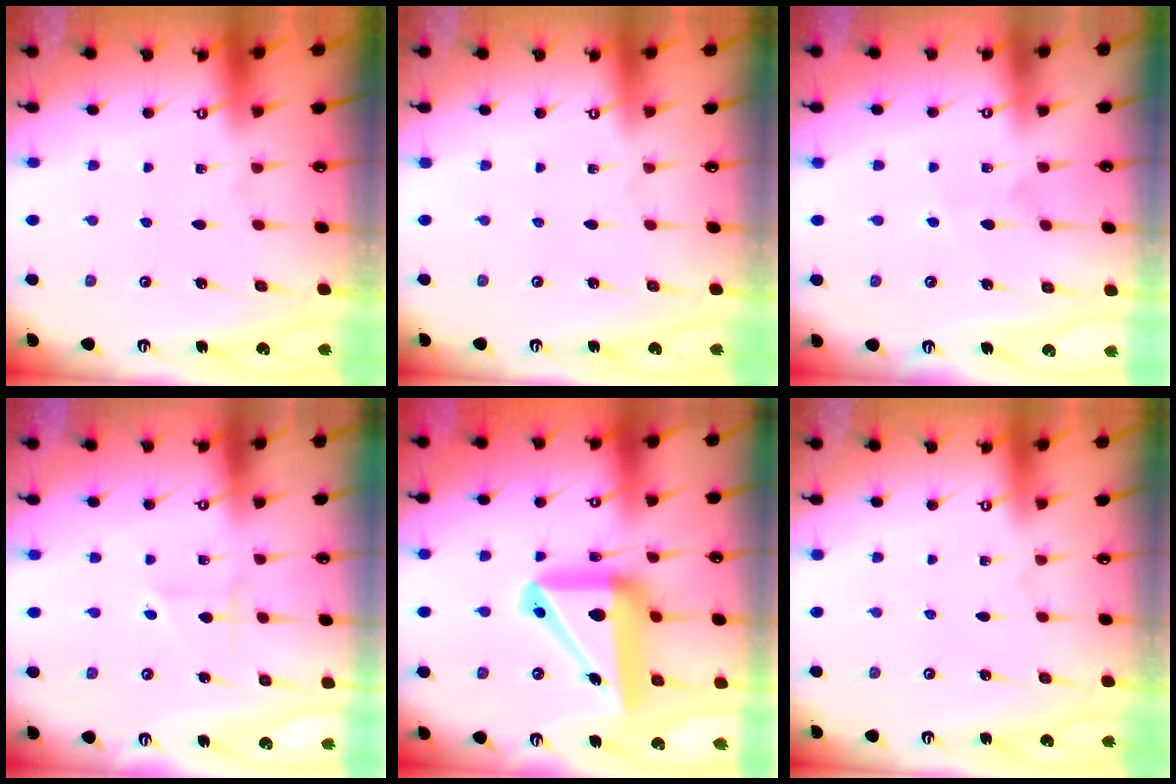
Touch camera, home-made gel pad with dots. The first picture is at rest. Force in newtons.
{"total": 0.0}
{"total": 2.9, "press": 2.9, "slide": 0.3}
{"total": 1.8, "press": 1.7, "slide": 0.4}
{"total": 20.4, "press": 20.2, "slide": 3.0}
{"total": 0.0}